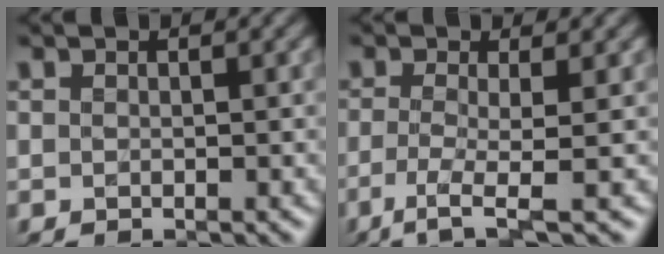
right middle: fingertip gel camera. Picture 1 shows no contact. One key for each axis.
{"total": 3.6, "fx": -1.5, "fy": 0.5, "fz": 3.2, "tx": -0.064, "ty": -0.010, "tz": -0.038}